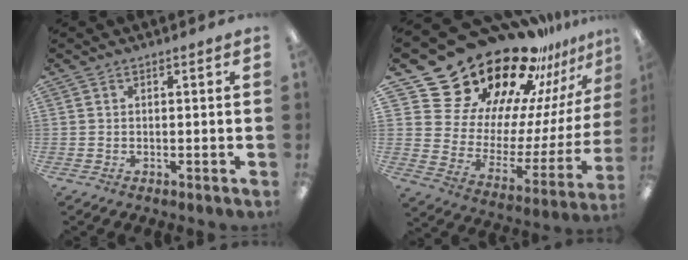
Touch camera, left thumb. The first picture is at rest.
{"total": 28.6, "force": [22.6, 14.3, 10.2], "torque": [-0.159, -0.186, 0.423]}